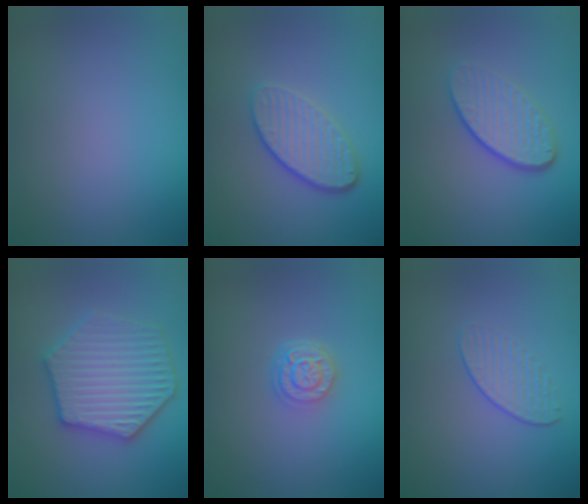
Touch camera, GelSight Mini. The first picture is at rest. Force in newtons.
{"total": 4.2, "press": 3.2, "slide": 2.8}
{"total": 4.1, "press": 3.0, "slide": 2.8}
{"total": 6.3, "press": 6.2, "slide": 1.2}
{"total": 2.5, "press": 2.0, "slide": 1.5}
{"total": 1.6, "press": 1.1, "slide": 1.2}